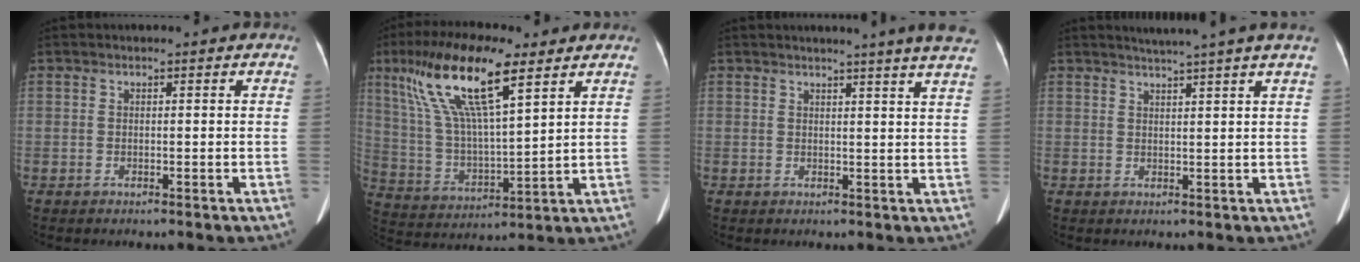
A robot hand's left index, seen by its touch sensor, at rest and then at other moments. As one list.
[{"total": 16.0, "force": [8.7, 3.1, 13.1], "torque": [-0.266, 0.011, 0.166]}, {"total": 8.7, "force": [7.6, -0.9, 4.1], "torque": [-0.049, -0.012, 0.063]}, {"total": 6.2, "force": [5.2, -1.6, 3.0], "torque": [-0.041, 0.011, 0.060]}]